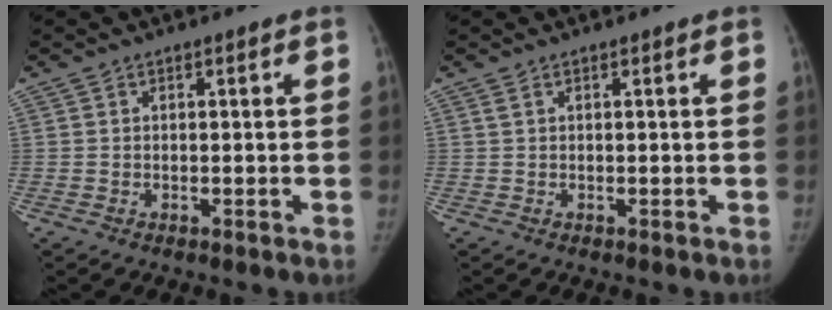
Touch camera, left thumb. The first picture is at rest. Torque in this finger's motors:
{"motor_torque": [0.33, -0.08, 0.51, 0.08, 0.04]}